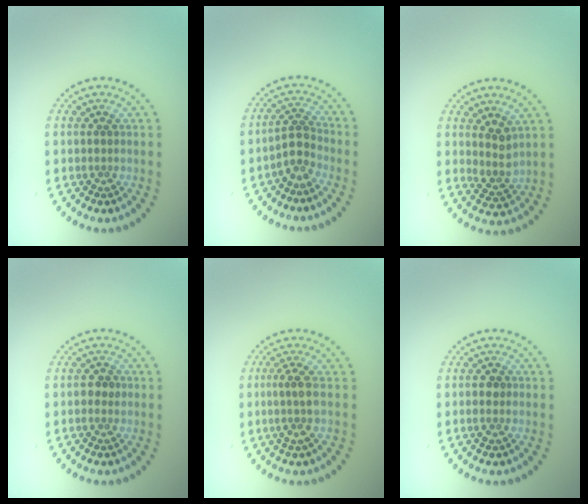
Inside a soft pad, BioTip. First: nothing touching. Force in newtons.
{"total": 2.1, "press": 1.6, "slide": 1.4}
{"total": 2.3, "press": 1.8, "slide": 1.5}
{"total": 1.4, "press": 1.4, "slide": 0.1}
{"total": 2.1, "press": 1.6, "slide": 1.3}
{"total": 1.2, "press": 1.2, "slide": 0.0}